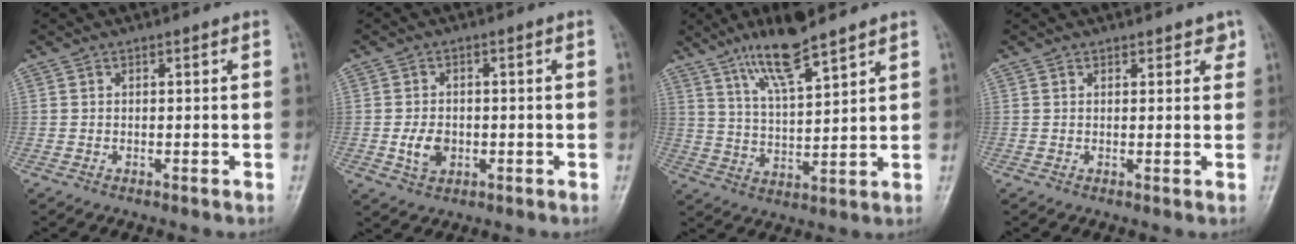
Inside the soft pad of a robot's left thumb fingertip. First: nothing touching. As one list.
[{"total": 4.6, "force": [-0.8, 3.4, 2.9], "torque": [-0.044, 0.001, -0.011]}, {"total": 10.8, "force": [7.7, 2.2, 7.2], "torque": [-0.126, -0.044, 0.147]}, {"total": 2.0, "force": [1.5, 1.2, 0.5], "torque": [0.017, -0.007, 0.012]}]